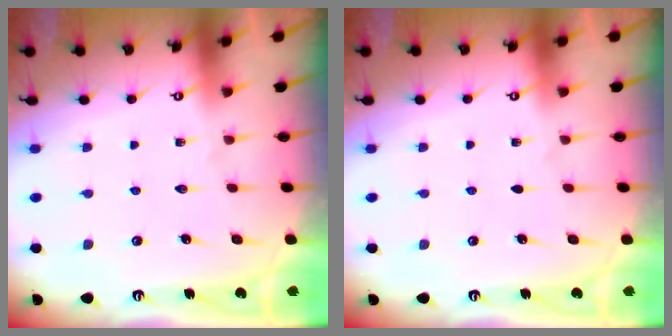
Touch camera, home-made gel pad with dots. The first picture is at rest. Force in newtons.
{"total": 0.0}